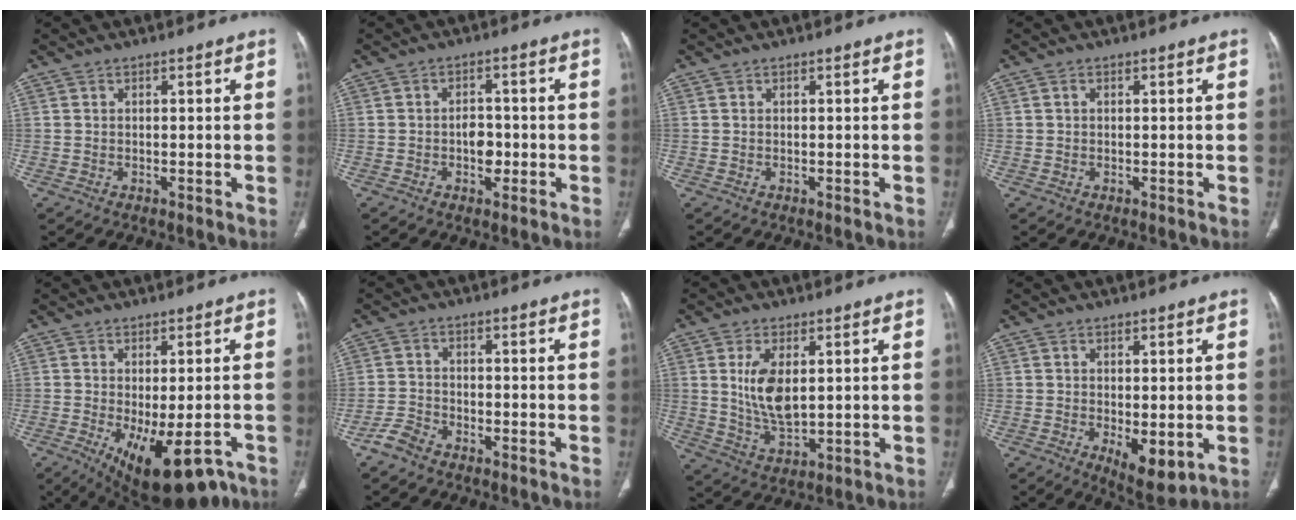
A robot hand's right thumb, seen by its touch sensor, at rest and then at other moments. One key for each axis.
{"total": 4.1, "fx": -1.0, "fy": 2.7, "fz": 2.9, "tx": -0.028, "ty": 0.011, "tz": -0.015}
{"total": 0.0}
{"total": 0.5, "fx": 0.1, "fy": 0.4, "fz": 0.3, "tx": -0.004, "ty": 0.001, "tz": 0.001}
{"total": 14.4, "fx": -7.2, "fy": 5.9, "fz": 11.0, "tx": -0.140, "ty": -0.011, "tz": -0.094}
{"total": 3.5, "fx": -2.8, "fy": 1.6, "fz": 1.3, "tx": -0.029, "ty": 0.014, "tz": -0.060}
{"total": 8.9, "fx": 1.8, "fy": 4.5, "fz": 7.4, "tx": -0.139, "ty": -0.017, "tz": 0.046}
{"total": 6.9, "fx": -1.5, "fy": 3.0, "fz": 6.0, "tx": -0.084, "ty": -0.020, "tz": -0.012}